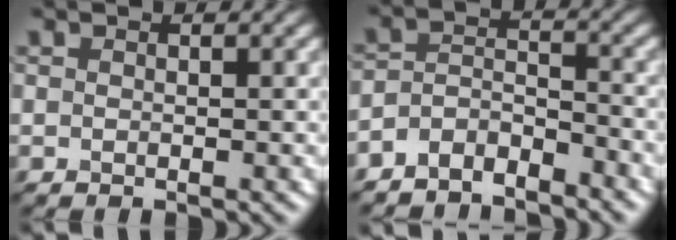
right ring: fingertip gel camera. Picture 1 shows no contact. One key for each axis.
{"total": 4.0, "fx": -3.5, "fy": 1.4, "fz": 1.3, "tx": -0.025, "ty": 0.000, "tz": -0.076}